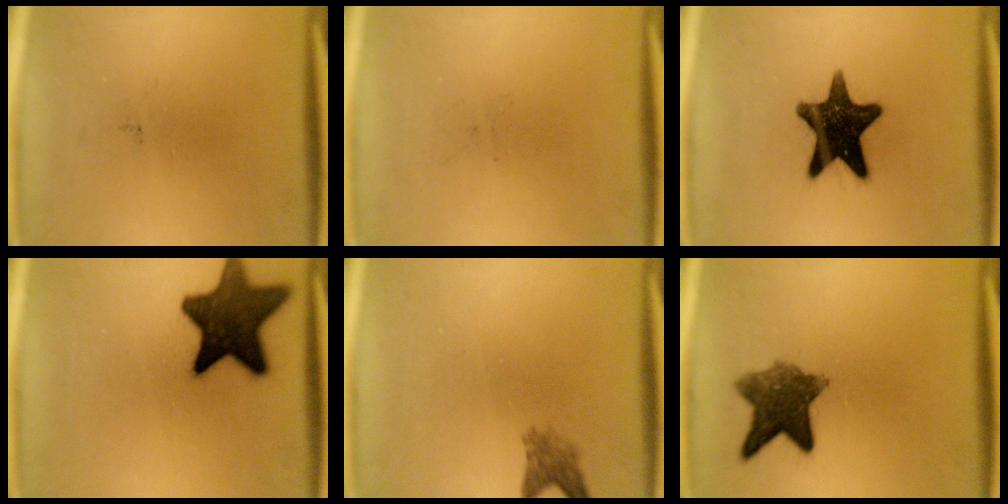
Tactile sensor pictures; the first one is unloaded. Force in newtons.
{"total": 0.0}
{"total": 14.9}
{"total": 14.1}
{"total": 2.5}
{"total": 8.2}